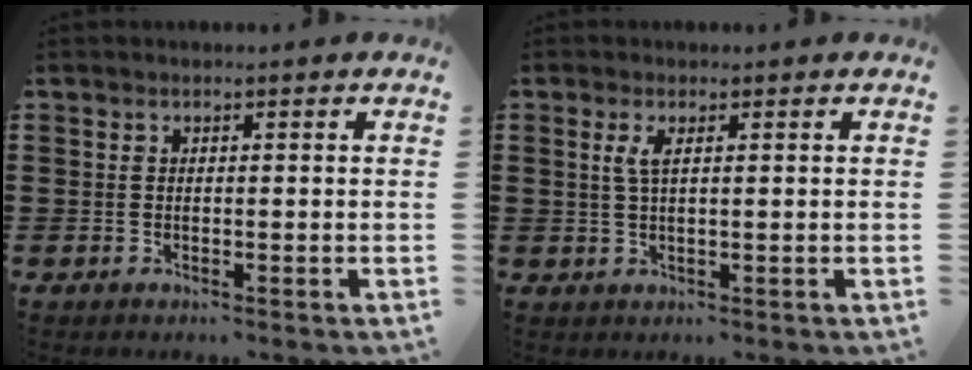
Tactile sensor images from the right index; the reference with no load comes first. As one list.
[{"total": 2.2, "force": [0.7, 0.6, 2.0], "torque": [-0.043, 0.003, 0.011]}]